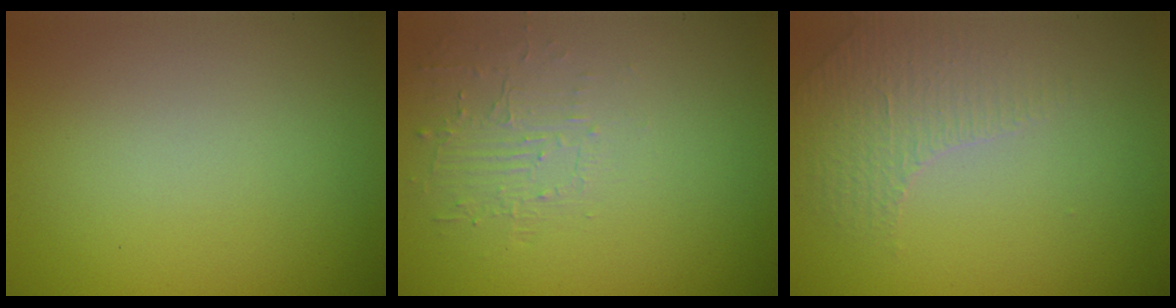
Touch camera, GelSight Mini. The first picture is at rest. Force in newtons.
{"total": 1.6, "press": 0.3, "slide": 1.6}
{"total": 1.5, "press": 1.2, "slide": 0.8}